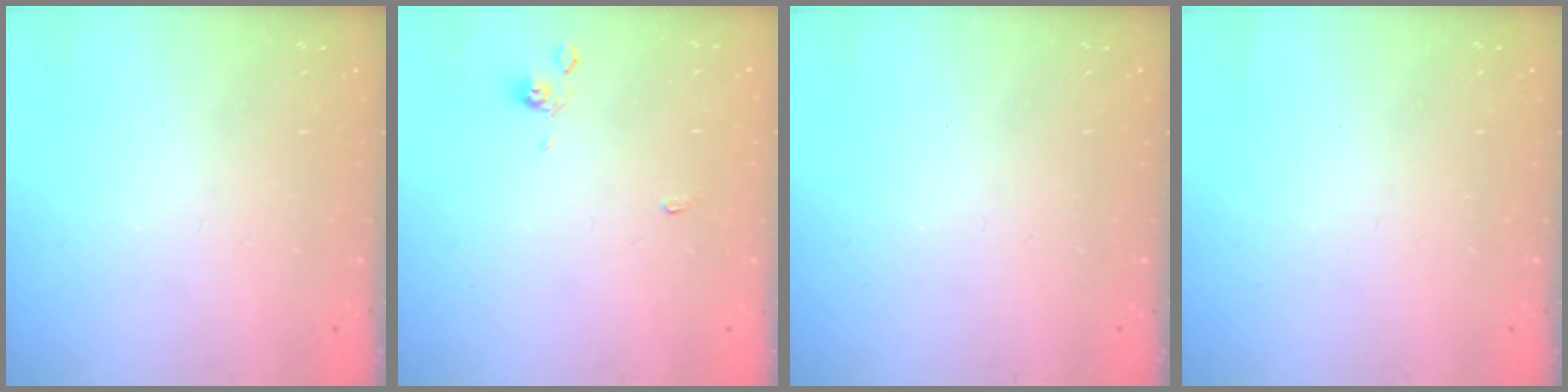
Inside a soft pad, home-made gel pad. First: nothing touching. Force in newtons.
{"total": 1.3, "press": 1.3, "slide": 0.3}
{"total": 0.0}
{"total": 0.0}